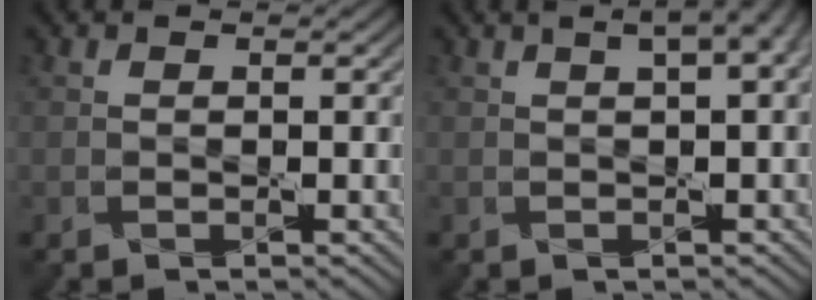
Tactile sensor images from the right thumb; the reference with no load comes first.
{"total": 4.8, "force": [2.0, 1.6, 4.0], "torque": [-0.045, 0.019, 0.020]}